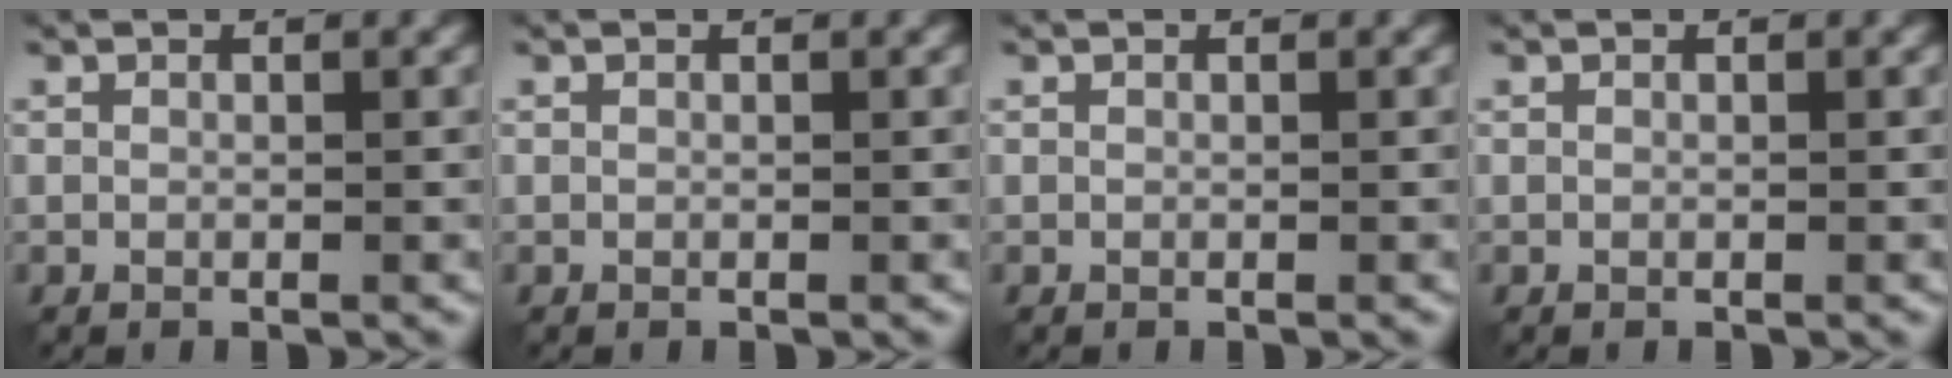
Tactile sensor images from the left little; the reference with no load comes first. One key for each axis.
{"total": 0.0}
{"total": 0.0}
{"total": 0.0}